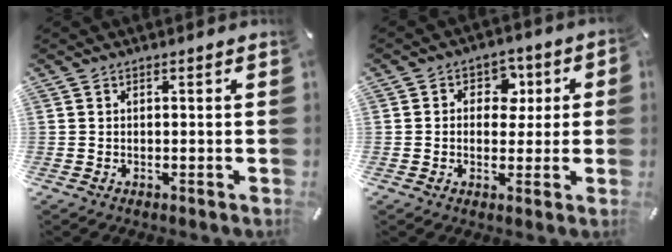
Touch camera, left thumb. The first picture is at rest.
{"total": 7.3, "force": [0.4, 6.1, 4.0], "torque": [-0.046, 0.009, -0.001]}